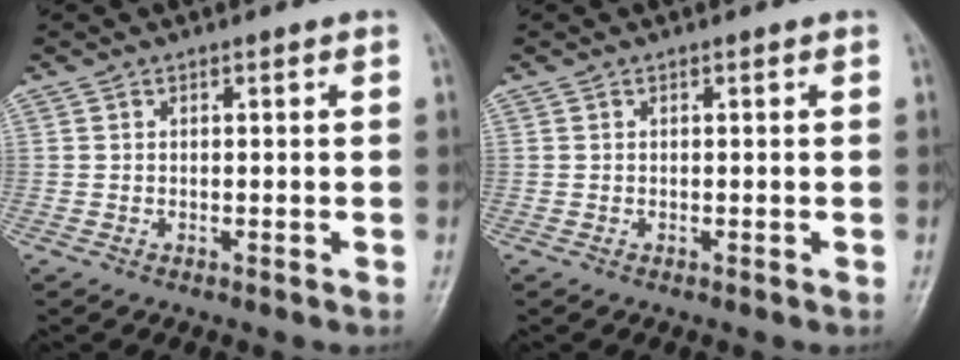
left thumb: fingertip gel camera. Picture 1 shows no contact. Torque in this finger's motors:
{"motor_torque": [-0.04, 0.04, 0.02, -0.11, 0.00]}